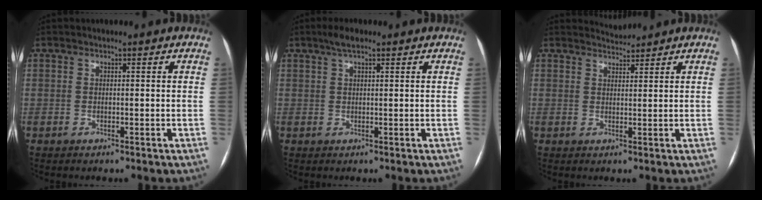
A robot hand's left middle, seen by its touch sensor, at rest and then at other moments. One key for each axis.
{"total": 2.9, "fx": 1.9, "fy": 0.7, "fz": 2.0, "tx": -0.042, "ty": 0.015, "tz": 0.034}
{"total": 2.0, "fx": 1.8, "fy": -0.4, "fz": -0.6, "tx": 0.000, "ty": 0.000, "tz": 0.039}